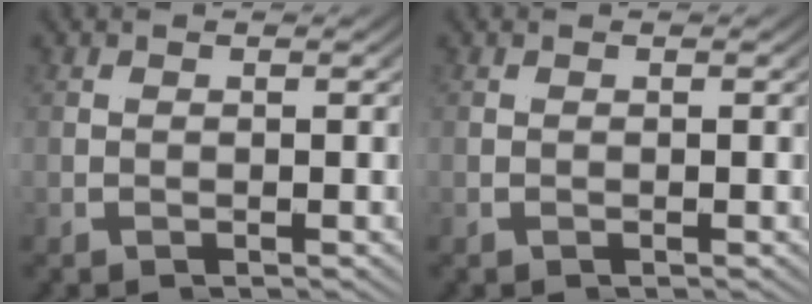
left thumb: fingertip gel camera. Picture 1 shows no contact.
{"total": 0.0}